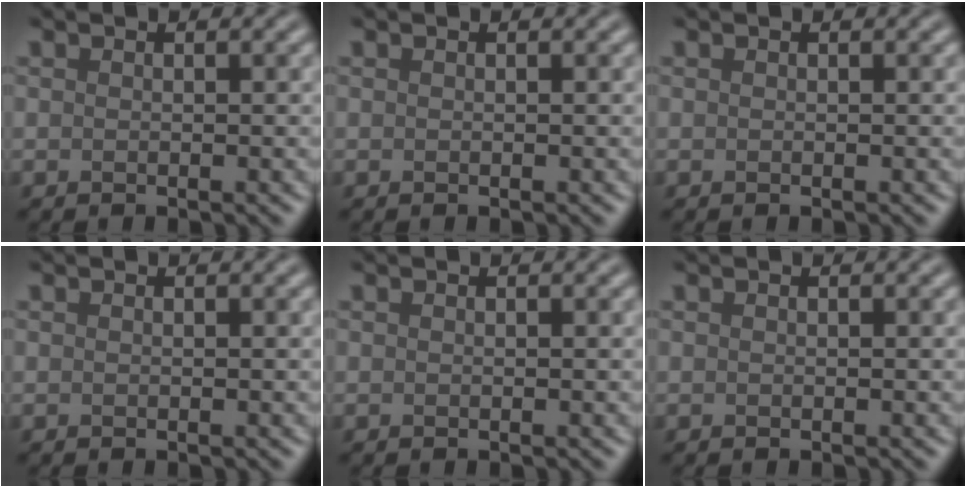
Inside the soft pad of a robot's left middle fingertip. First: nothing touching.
{"total": 0.0}
{"total": 0.0}
{"total": 0.0}
{"total": 0.0}
{"total": 0.0}